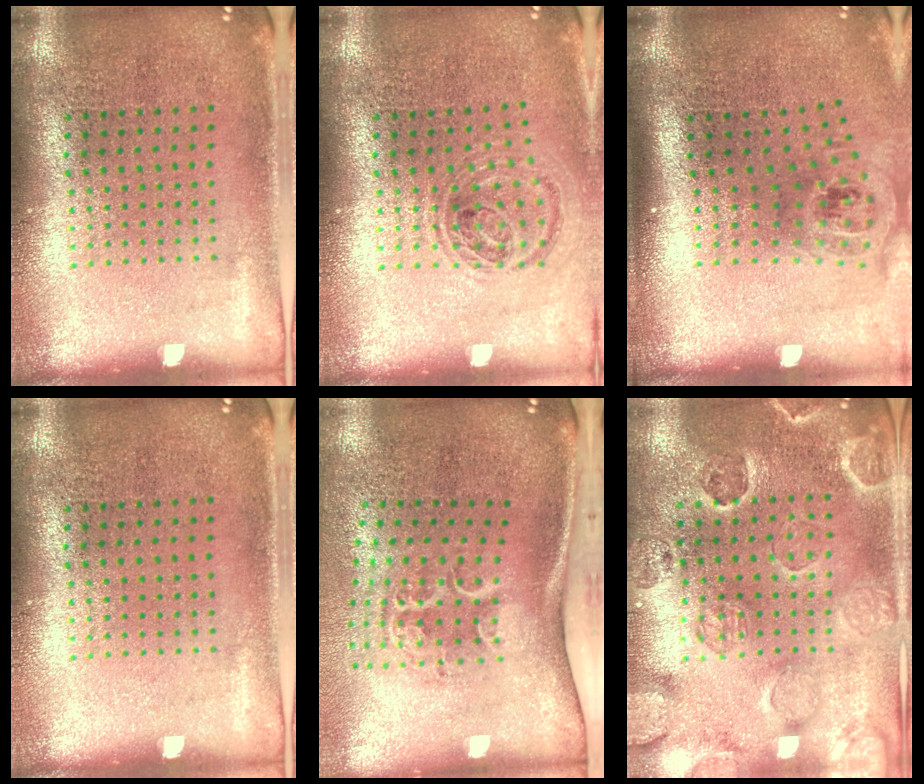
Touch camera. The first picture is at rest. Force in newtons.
{"total": 0.9, "press": 0.9, "slide": 0.2}
{"total": 1.5, "press": 1.1, "slide": 1.0}
{"total": 0.0}
{"total": 2.2, "press": 1.3, "slide": 1.8}
{"total": 2.5, "press": 2.3, "slide": 1.0}